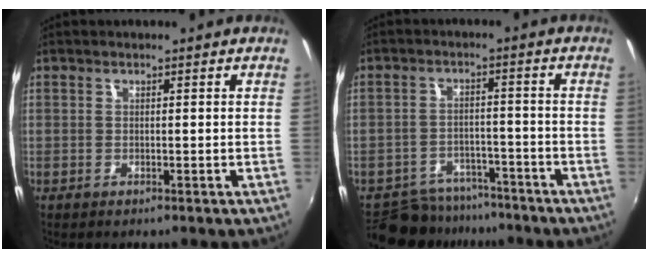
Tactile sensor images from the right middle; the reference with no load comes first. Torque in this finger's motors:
{"motor_torque": [-0.59, -0.47, -0.06, -0.02]}